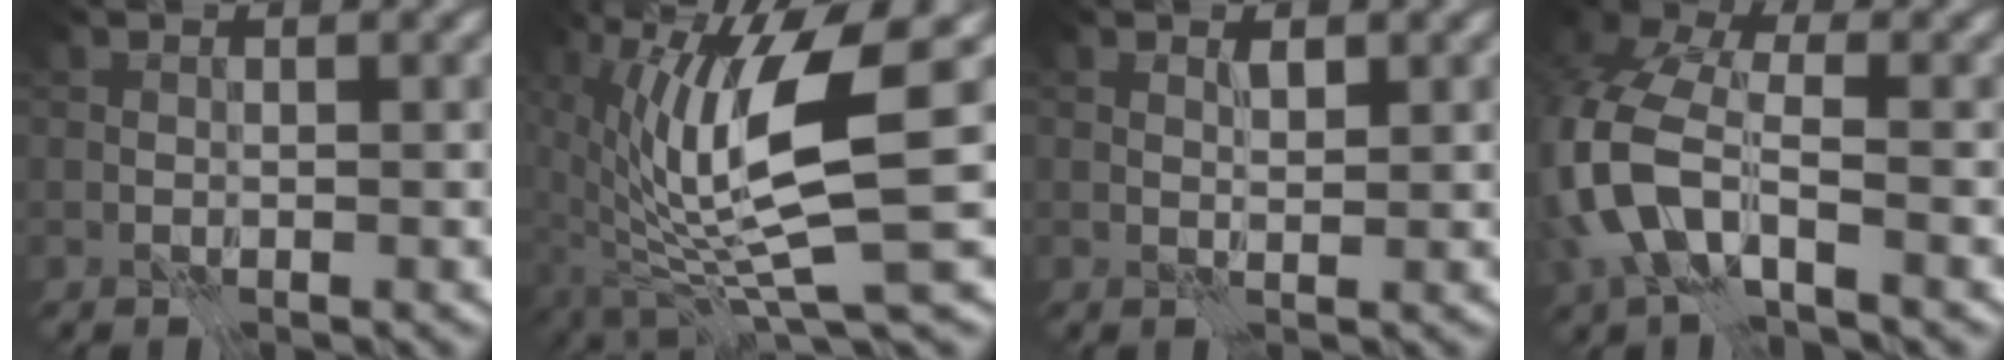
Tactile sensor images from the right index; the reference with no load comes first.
{"total": 10.2, "force": [1.3, 1.7, 10.0], "torque": [-0.186, -0.015, 0.028]}
{"total": 0.9, "force": [0.8, -0.2, 0.3], "torque": [-0.005, 0.001, 0.013]}
{"total": 7.9, "force": [-3.1, 4.4, 5.8], "torque": [-0.139, 0.003, -0.075]}